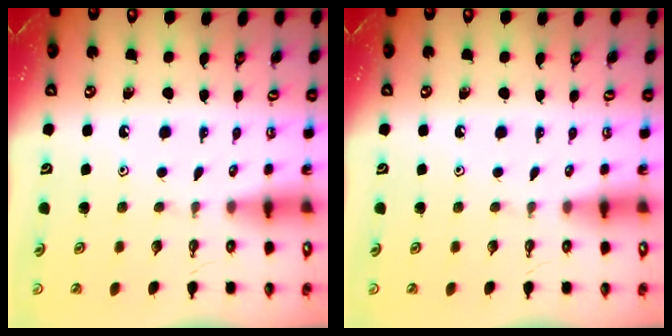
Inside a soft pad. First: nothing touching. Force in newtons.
{"total": 0.0}